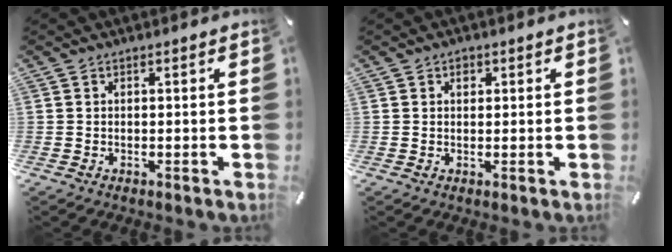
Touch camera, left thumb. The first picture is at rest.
{"total": 1.4, "force": [0.4, 1.2, 0.5], "torque": [0.005, -0.002, 0.003]}